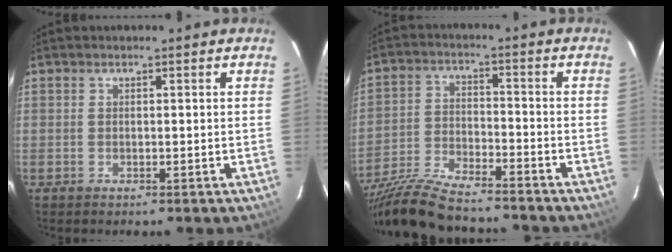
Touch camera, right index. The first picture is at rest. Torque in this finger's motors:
{"motor_torque": [1.08, -1.06, 0.46, 0.07]}